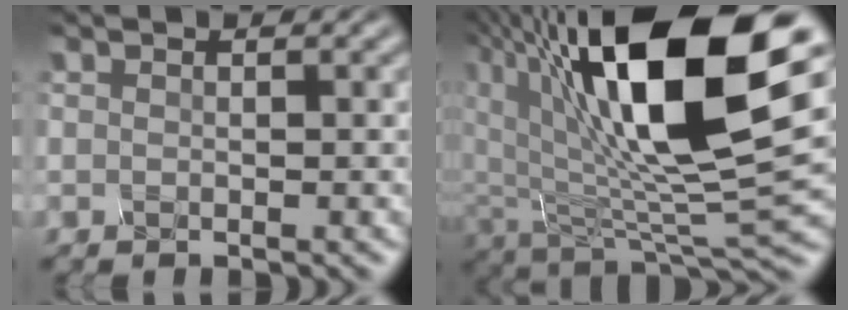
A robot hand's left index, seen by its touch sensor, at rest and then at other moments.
{"total": 15.1, "force": [5.2, 5.3, 13.2], "torque": [-0.227, -0.001, 0.090]}